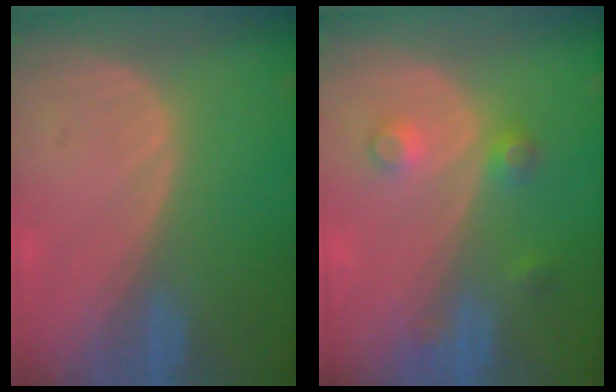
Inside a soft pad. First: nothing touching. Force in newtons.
{"total": 3.5, "press": 3.2, "slide": 1.6}